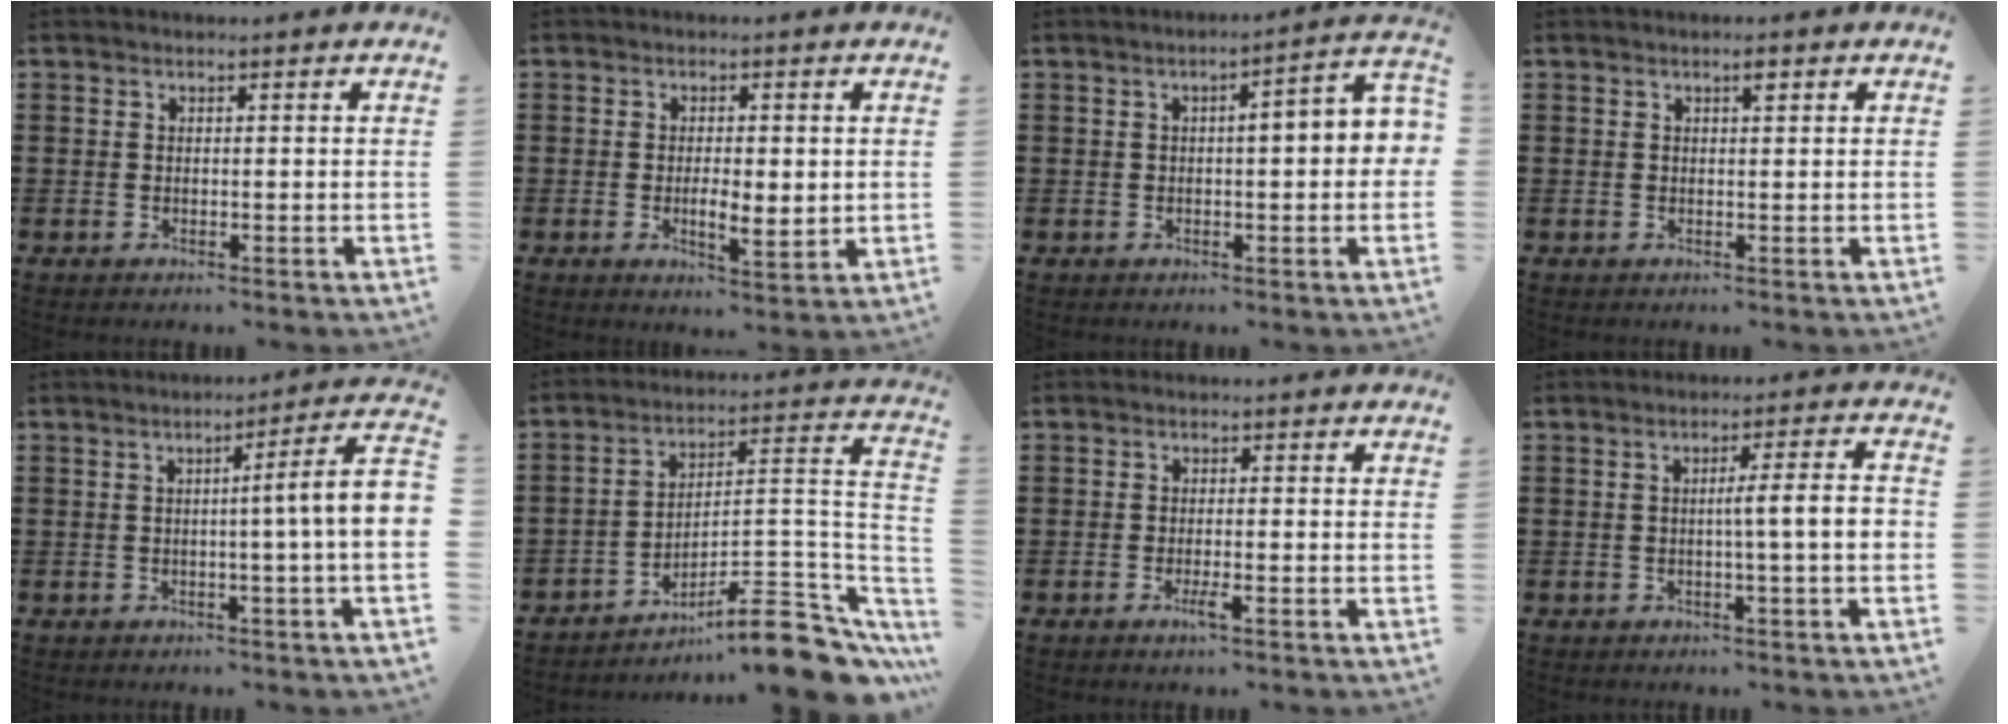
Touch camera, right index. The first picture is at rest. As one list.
[{"total": 3.1, "force": [-0.1, 1.3, 2.9], "torque": [-0.055, 0.005, -0.003]}, {"total": 4.2, "force": [-0.1, 0.6, 4.1], "torque": [-0.057, -0.002, -0.009]}, {"total": 1.4, "force": [0.8, 0.4, 1.1], "torque": [-0.015, 0.001, 0.010]}, {"total": 6.8, "force": [0.0, -0.5, 6.8], "torque": [-0.103, -0.021, -0.005]}, {"total": 12.1, "force": [-9.2, 2.7, 7.3], "torque": [-0.088, 0.029, -0.166]}, {"total": 2.4, "force": [-1.1, 0.1, 2.1], "torque": [-0.041, -0.006, -0.022]}, {"total": 5.1, "force": [-0.5, 0.0, 5.1], "torque": [-0.090, -0.002, -0.013]}]